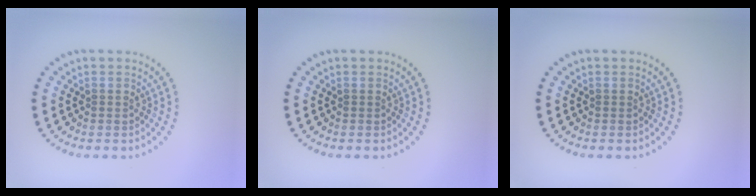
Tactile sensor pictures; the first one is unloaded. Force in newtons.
{"total": 0.0}
{"total": 0.0}